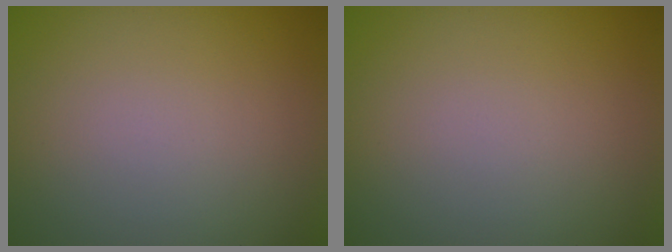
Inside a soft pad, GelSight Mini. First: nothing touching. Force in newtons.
{"total": 0.0}